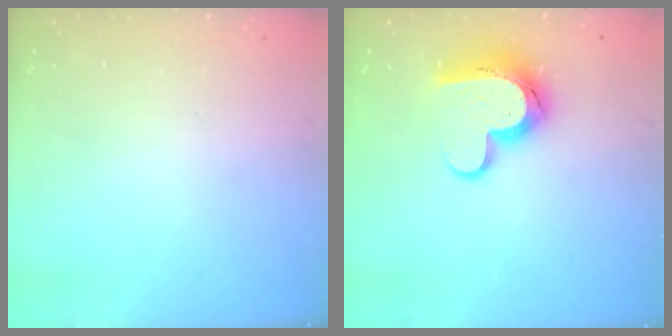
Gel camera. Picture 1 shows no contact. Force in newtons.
{"total": 12.4, "press": 12.3, "slide": 1.0}